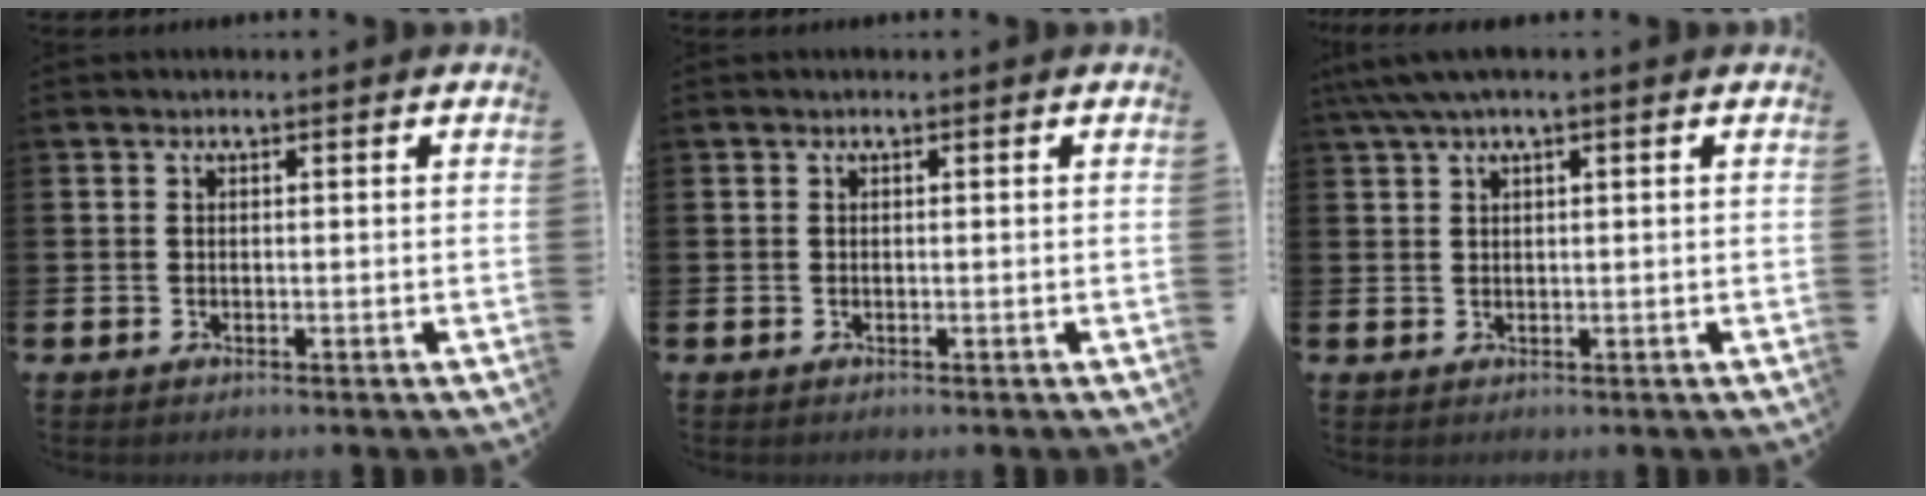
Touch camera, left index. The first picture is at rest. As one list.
[{"total": 0.0}, {"total": 2.7, "force": [1.7, 0.3, 2.1], "torque": [-0.043, 0.004, 0.031]}]